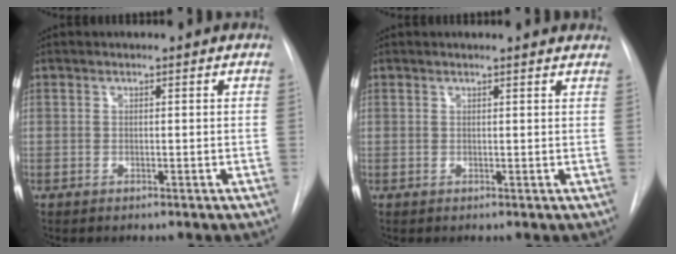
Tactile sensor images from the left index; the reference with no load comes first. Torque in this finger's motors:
{"motor_torque": [0.89, -1.25, 0.05, -0.01]}